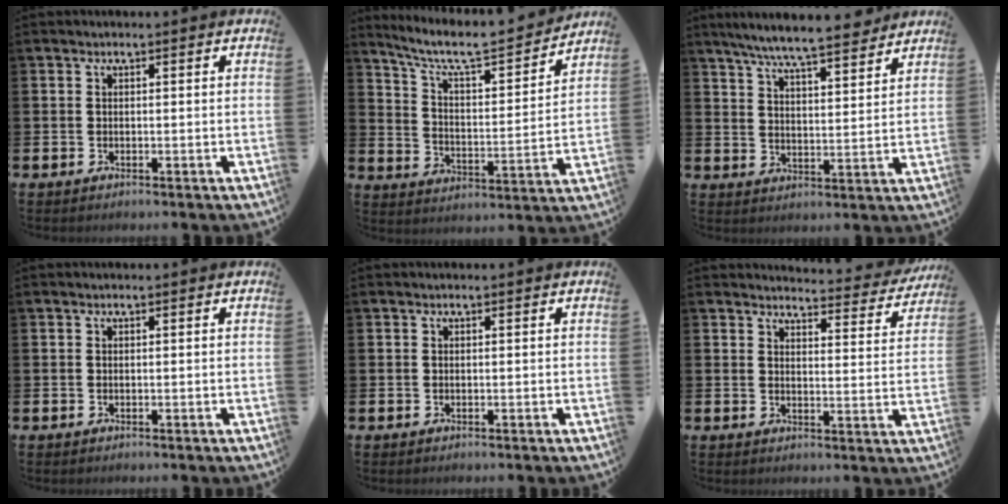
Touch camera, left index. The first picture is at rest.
{"total": 8.4, "force": [7.4, 1.8, 3.7], "torque": [-0.098, -0.051, 0.122]}
{"total": 7.7, "force": [7.3, 0.4, 2.6], "torque": [-0.069, -0.043, 0.128]}
{"total": 0.0}
{"total": 0.0}
{"total": 3.6, "force": [3.6, 0.4, 0.4], "torque": [-0.008, -0.034, 0.058]}